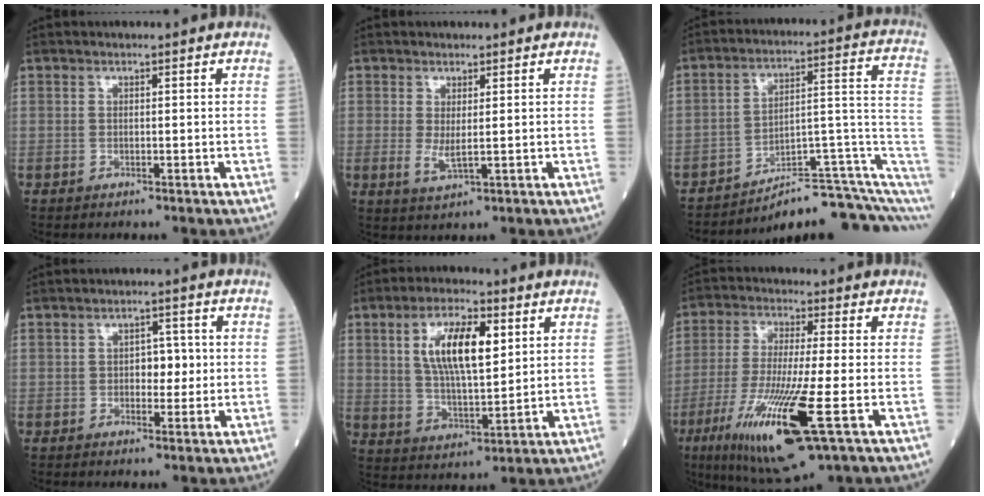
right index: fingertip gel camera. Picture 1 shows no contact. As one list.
[{"total": 2.9, "force": [0.1, 0.8, 2.8], "torque": [-0.051, -0.008, 0.009]}, {"total": 12.9, "force": [-9.5, 2.2, 8.4], "torque": [-0.082, 0.081, -0.133]}, {"total": 3.5, "force": [0.1, 2.1, 2.8], "torque": [-0.033, 0.006, 0.002]}, {"total": 11.4, "force": [3.8, 3.6, 10.1], "torque": [-0.193, 0.007, 0.071]}, {"total": 16.7, "force": [-6.3, 1.4, 15.4], "torque": [-0.328, -0.045, -0.111]}]